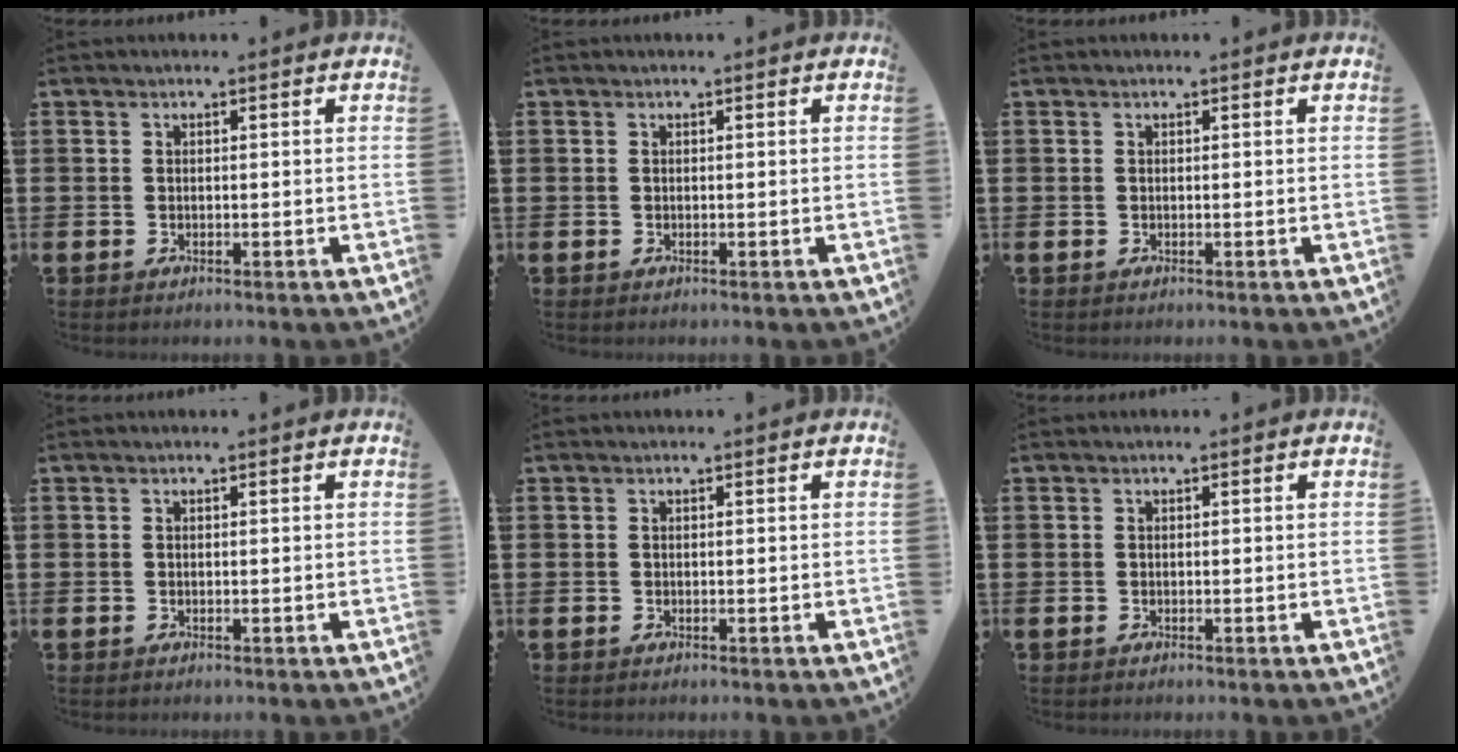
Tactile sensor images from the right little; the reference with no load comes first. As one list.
[{"total": 0.0}, {"total": 0.0}, {"total": 0.0}, {"total": 0.0}, {"total": 0.0}]